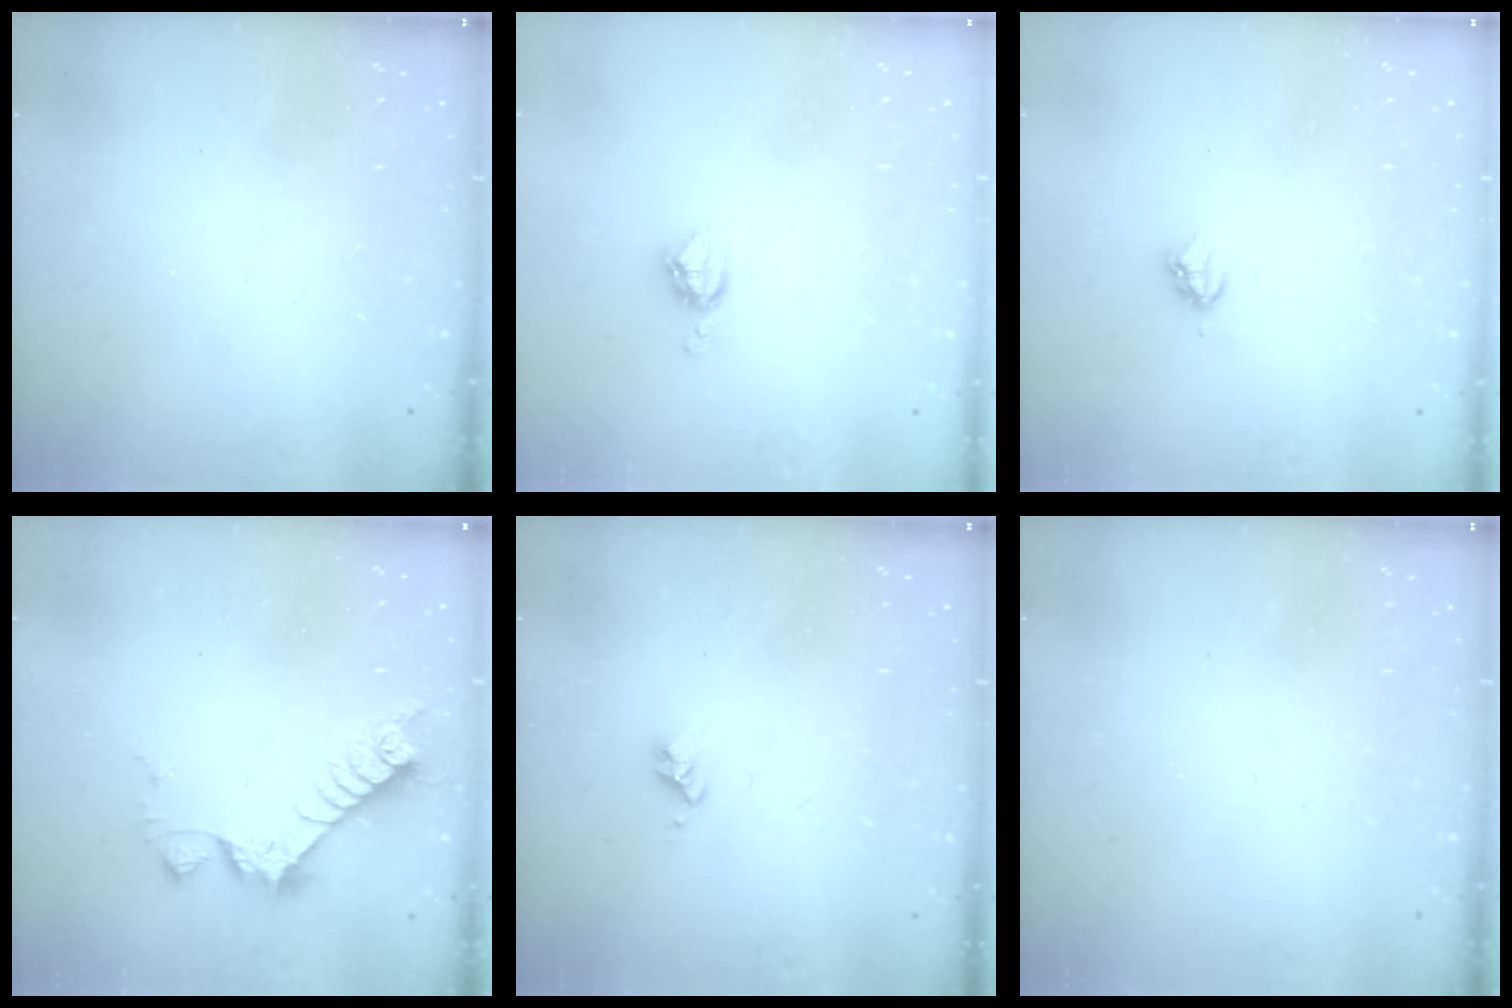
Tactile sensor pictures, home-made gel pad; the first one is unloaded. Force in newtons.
{"total": 5.4, "press": 5.4, "slide": 0.1}
{"total": 3.8, "press": 3.8, "slide": 0.3}
{"total": 7.0, "press": 7.0, "slide": 0.5}
{"total": 2.7, "press": 2.6, "slide": 0.4}
{"total": 0.0}